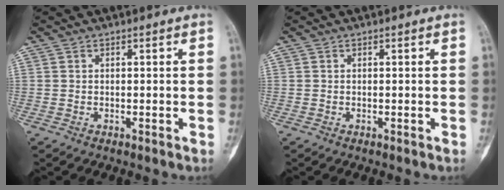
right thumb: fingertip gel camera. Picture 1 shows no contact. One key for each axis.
{"total": 0.0}